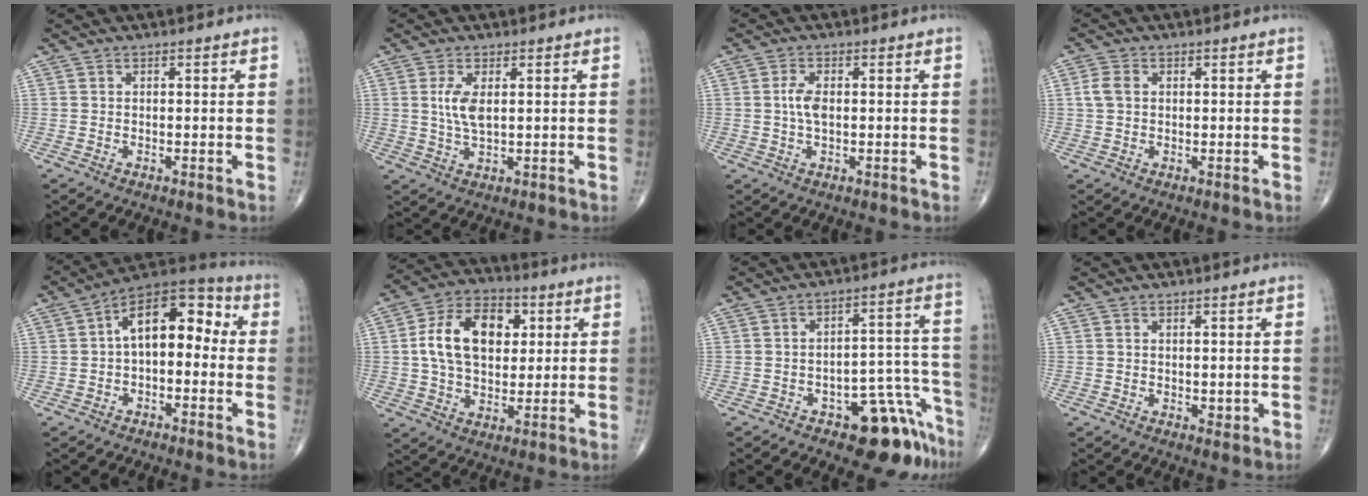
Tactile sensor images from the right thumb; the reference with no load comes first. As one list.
[{"total": 4.8, "force": [1.0, 1.9, 4.3], "torque": [-0.092, -0.008, 0.023]}, {"total": 3.6, "force": [0.1, 1.7, 3.2], "torque": [-0.066, 0.002, 0.000]}, {"total": 3.2, "force": [0.5, 2.3, 2.2], "torque": [-0.050, 0.007, 0.008]}, {"total": 13.0, "force": [0.5, 7.5, 10.7], "torque": [-0.129, 0.048, -0.013]}, {"total": 15.2, "force": [3.0, 10.0, 11.1], "torque": [-0.164, 0.007, 0.046]}, {"total": 11.8, "force": [-7.9, 5.2, 7.0], "torque": [-0.034, 0.085, -0.106]}, {"total": 0.9, "force": [0.3, 0.6, 0.7], "torque": [-0.005, -0.005, 0.008]}]